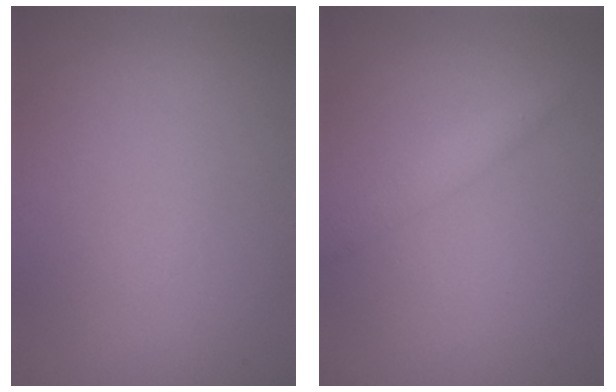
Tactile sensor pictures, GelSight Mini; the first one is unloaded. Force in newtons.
{"total": 1.9, "press": 1.9, "slide": 0.0}